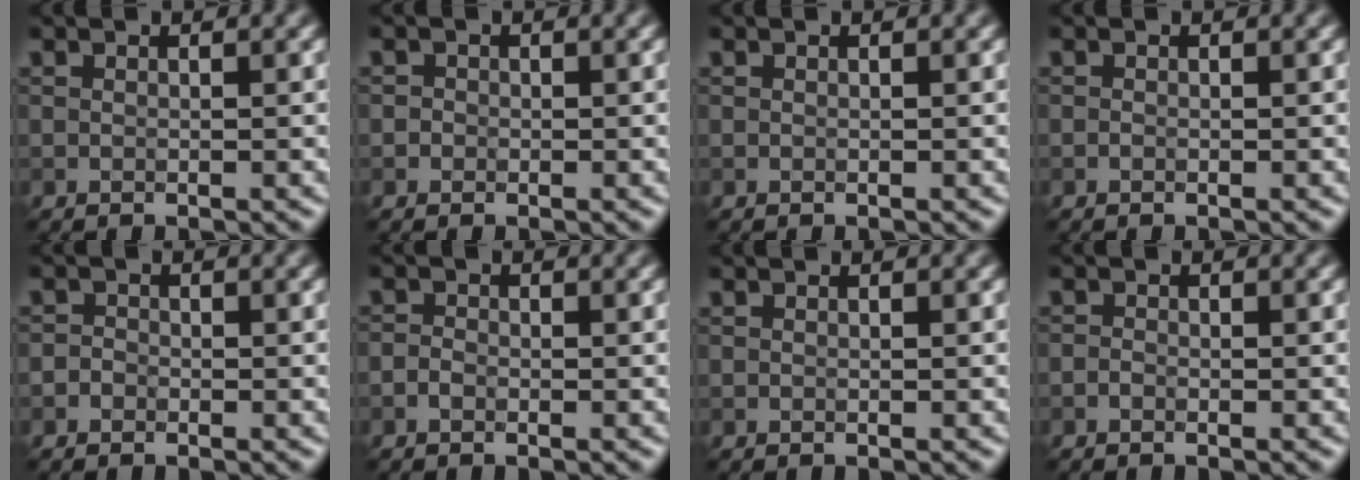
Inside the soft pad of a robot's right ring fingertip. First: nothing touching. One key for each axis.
{"total": 0.7, "fx": -0.1, "fy": 0.7, "fz": 0.1, "tx": 0.003, "ty": -0.004, "tz": -0.005}
{"total": 0.0}
{"total": 0.0}
{"total": 0.9, "fx": -0.4, "fy": 0.8, "fz": 0.2, "tx": 0.002, "ty": -0.001, "tz": -0.015}
{"total": 0.9, "fx": -0.5, "fy": 0.5, "fz": 0.5, "tx": -0.008, "ty": 0.000, "tz": -0.013}
{"total": 0.0}
{"total": 0.5, "fx": -0.3, "fy": 0.3, "fz": 0.3, "tx": -0.003, "ty": -0.001, "tz": -0.008}